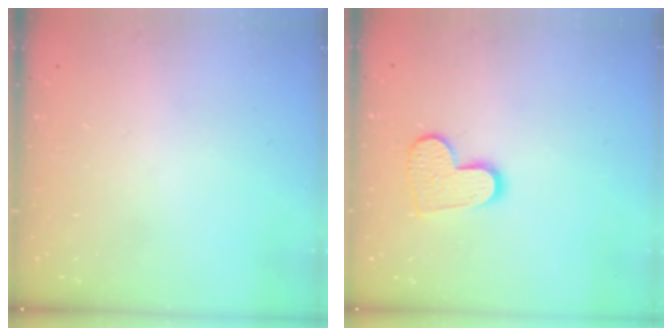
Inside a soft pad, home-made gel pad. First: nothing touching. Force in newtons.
{"total": 10.8, "press": 10.7, "slide": 0.9}